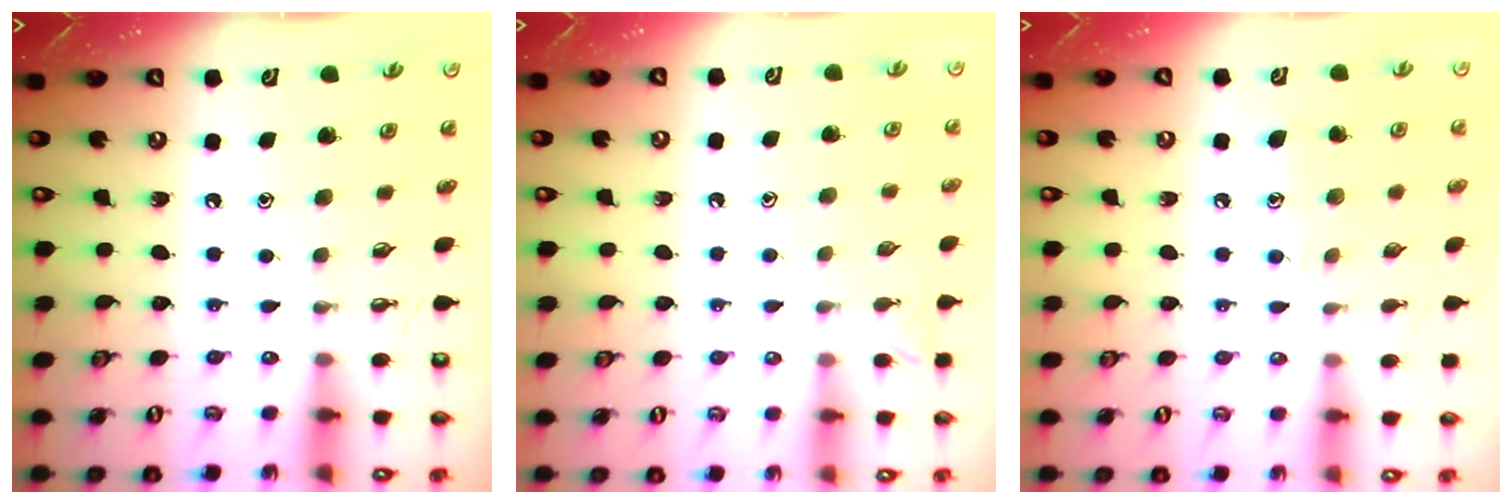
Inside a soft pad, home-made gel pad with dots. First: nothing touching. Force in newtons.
{"total": 3.4, "press": 3.4, "slide": 0.4}
{"total": 5.7, "press": 5.6, "slide": 0.6}